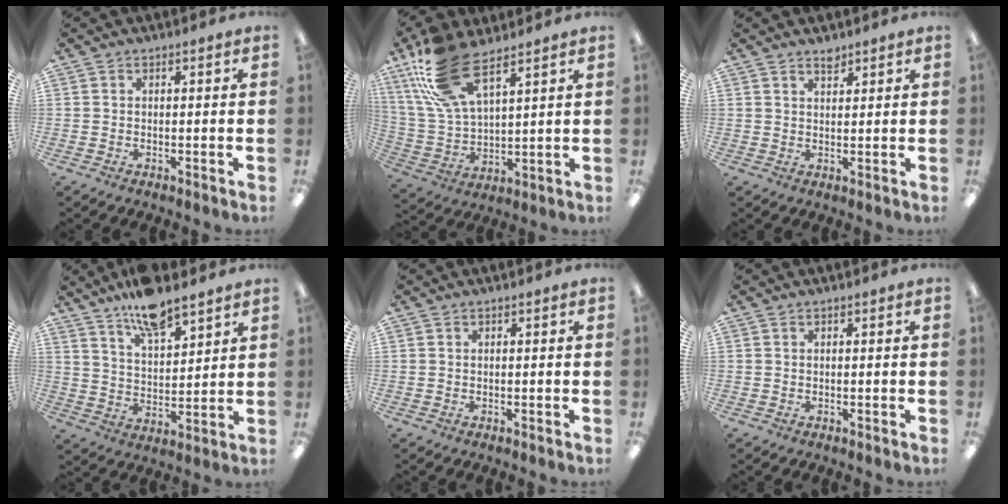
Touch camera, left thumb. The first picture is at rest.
{"total": 17.4, "force": [10.8, 7.3, 11.5], "torque": [-0.253, -0.030, 0.196]}
{"total": 2.2, "force": [2.0, 0.6, 0.6], "torque": [-0.006, -0.007, 0.037]}
{"total": 11.0, "force": [9.0, 3.6, 5.2], "torque": [-0.086, -0.051, 0.160]}
{"total": 0.0}
{"total": 0.0}